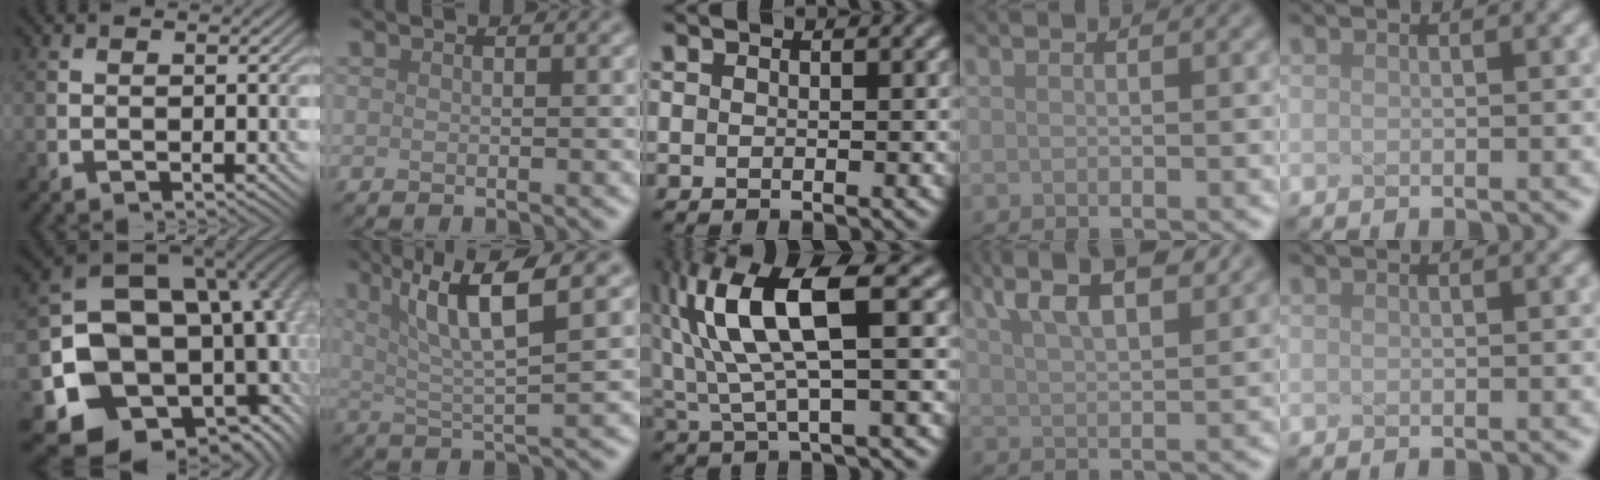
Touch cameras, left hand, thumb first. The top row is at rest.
{"thumb": {"total": 18.9, "force": [-3.9, 14.6, 11.4], "torque": [-0.201, -0.064, -0.021]}, "index": {"total": 7.1, "force": [3.0, 1.4, 6.3], "torque": [-0.106, 0.009, 0.056]}, "middle": {"total": 9.2, "force": [2.1, 2.7, 8.5], "torque": [-0.184, 0.008, 0.046]}, "ring": {"total": 7.0, "force": [4.8, 2.1, 4.6], "torque": [-0.077, 0.022, 0.068]}}